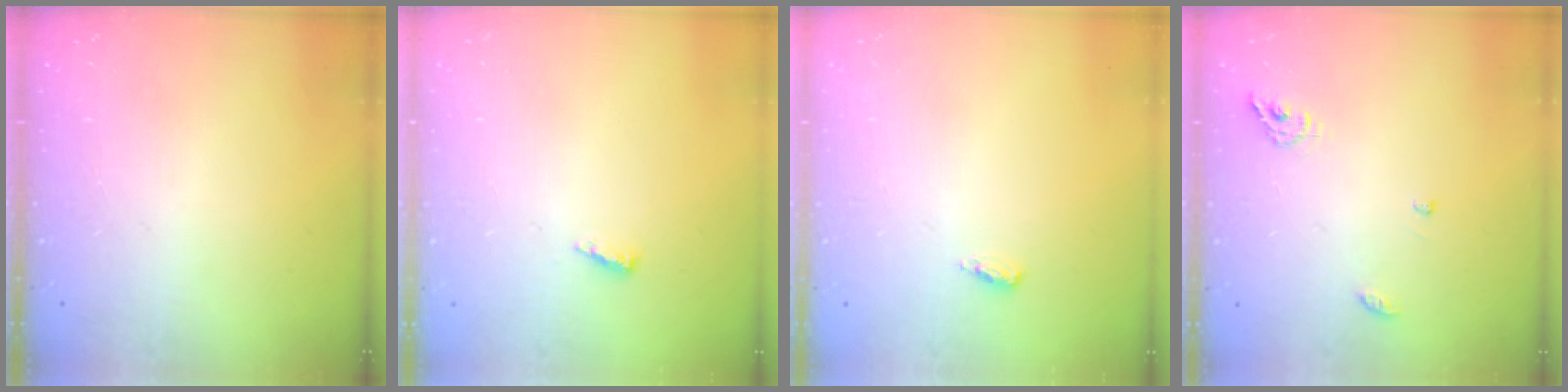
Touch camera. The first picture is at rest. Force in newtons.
{"total": 2.5, "press": 2.5, "slide": 0.2}
{"total": 2.7, "press": 2.5, "slide": 1.0}
{"total": 6.4, "press": 6.4, "slide": 0.1}